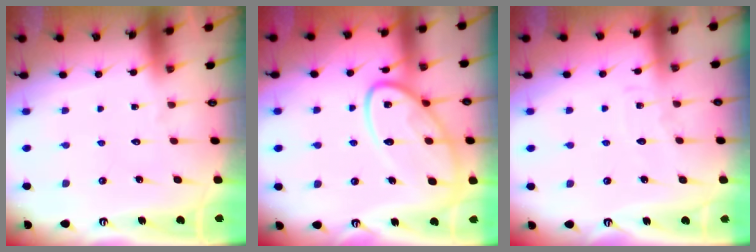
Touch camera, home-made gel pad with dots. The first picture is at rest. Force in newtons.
{"total": 14.2, "press": 14.1, "slide": 1.4}
{"total": 3.6, "press": 3.6, "slide": 0.4}